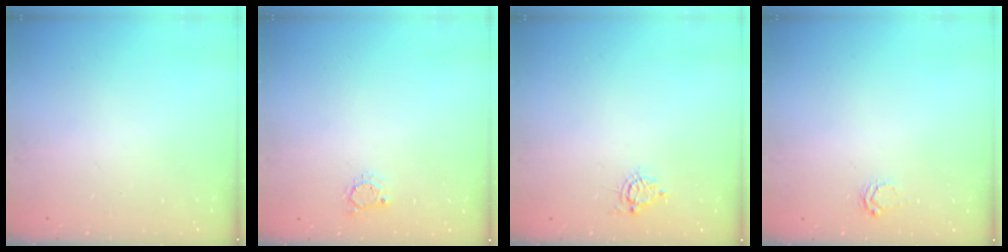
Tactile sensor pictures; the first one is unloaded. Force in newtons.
{"total": 3.4, "press": 3.4, "slide": 0.5}
{"total": 5.1, "press": 5.0, "slide": 1.1}
{"total": 3.5, "press": 3.5, "slide": 0.5}